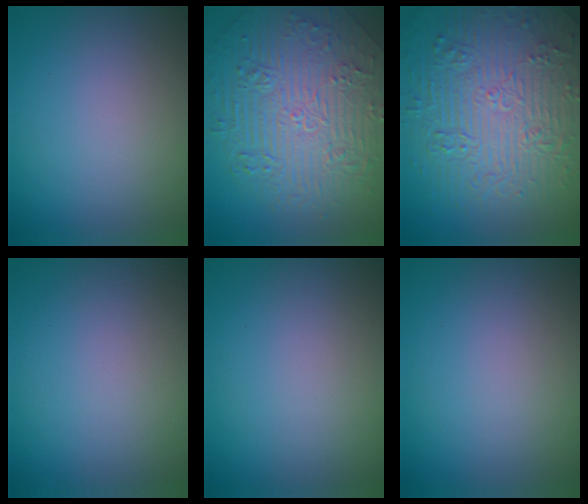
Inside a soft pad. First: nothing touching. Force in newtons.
{"total": 10.6, "press": 7.1, "slide": 7.8}
{"total": 11.1, "press": 7.4, "slide": 8.3}
{"total": 0.0}
{"total": 0.0}
{"total": 0.0}